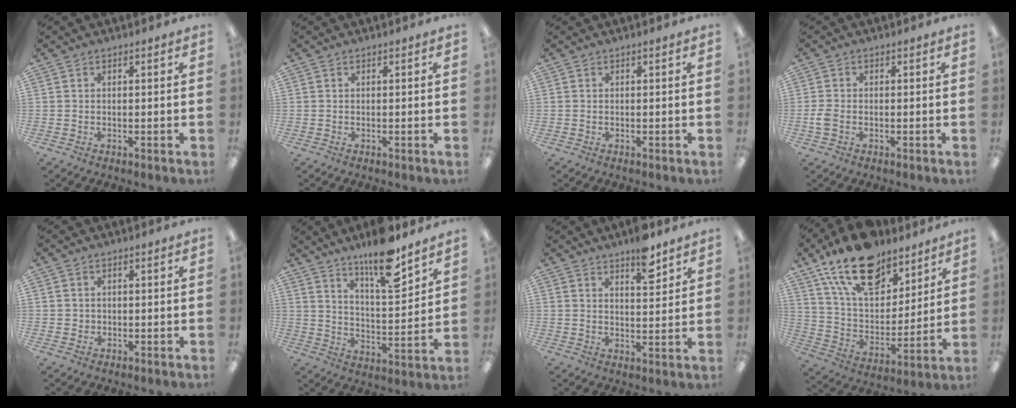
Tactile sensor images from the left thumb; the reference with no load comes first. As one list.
[{"total": 0.0}, {"total": 0.0}, {"total": 2.8, "force": [-0.7, 1.8, 2.1], "torque": [-0.042, 0.004, -0.014]}, {"total": 1.2, "force": [0.4, 1.1, 0.2], "torque": [-0.005, 0.006, 0.006]}, {"total": 14.8, "force": [11.4, 3.8, 8.7], "torque": [-0.135, -0.071, 0.190]}, {"total": 7.4, "force": [5.6, 2.5, 4.1], "torque": [-0.047, -0.036, 0.093]}, {"total": 20.2, "force": [14.2, 10.1, 10.2], "torque": [-0.187, -0.074, 0.255]}]